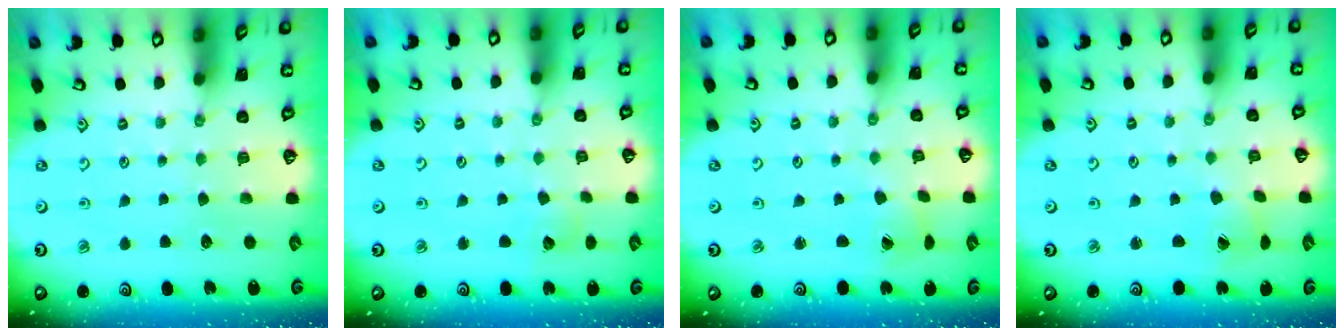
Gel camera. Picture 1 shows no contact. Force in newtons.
{"total": 3.8, "press": 3.7, "slide": 0.5}
{"total": 1.7, "press": 1.7, "slide": 0.2}
{"total": 1.7, "press": 1.7, "slide": 0.2}